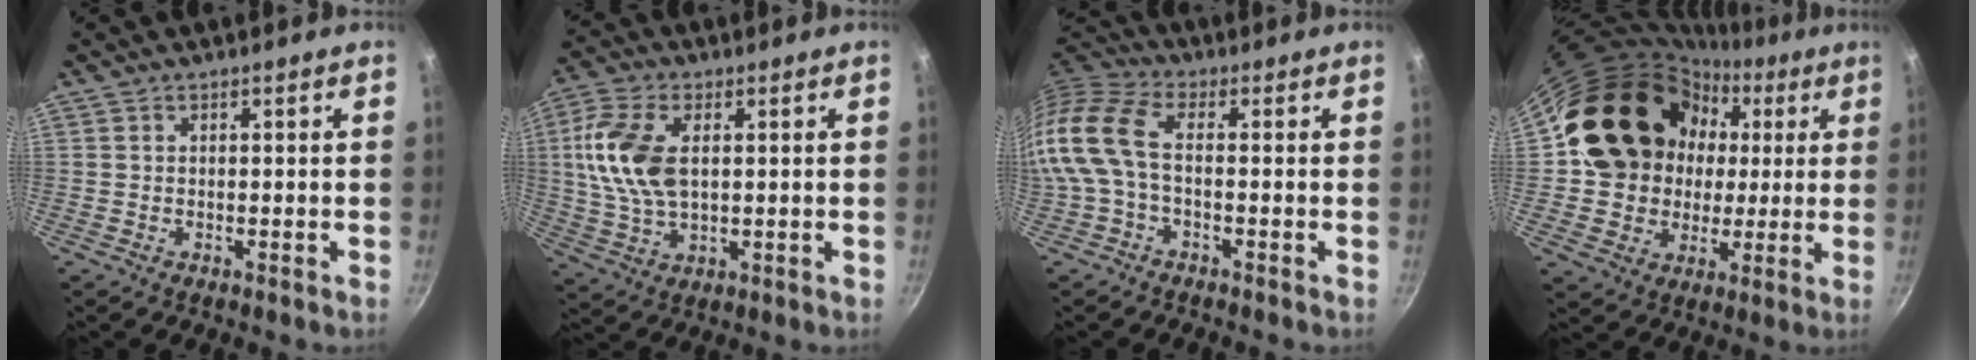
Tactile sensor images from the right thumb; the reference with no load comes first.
{"total": 12.6, "force": [2.0, 7.2, 10.2], "torque": [-0.202, 0.003, 0.037]}
{"total": 12.9, "force": [-2.1, 6.8, 10.8], "torque": [-0.240, 0.026, -0.065]}
{"total": 21.4, "force": [3.1, 18.8, 9.8], "torque": [-0.143, 0.038, 0.061]}